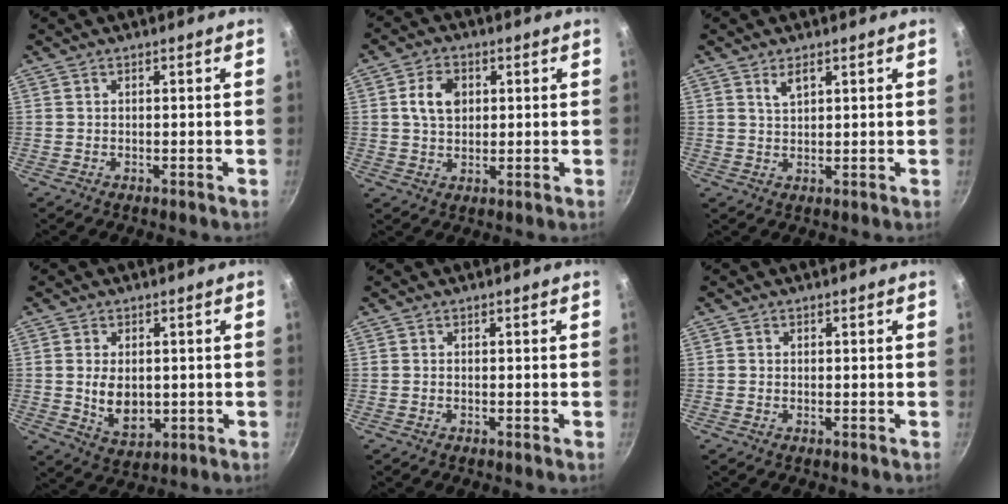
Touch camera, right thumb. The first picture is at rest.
{"total": 6.7, "force": [1.5, 4.9, 4.4], "torque": [-0.061, 0.004, 0.025]}
{"total": 2.8, "force": [1.5, 1.3, 1.9], "torque": [-0.029, -0.005, 0.031]}
{"total": 7.6, "force": [0.1, 5.0, 5.6], "torque": [-0.086, -0.012, 0.013]}
{"total": 0.0}
{"total": 0.6, "force": [0.0, 0.6, 0.1], "torque": [0.000, 0.002, -0.001]}